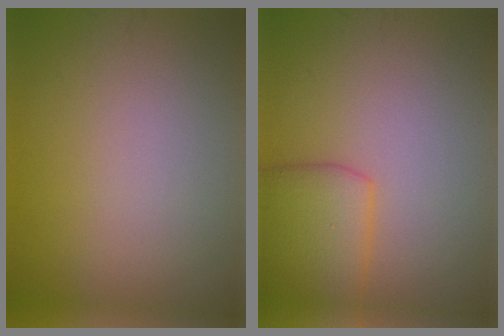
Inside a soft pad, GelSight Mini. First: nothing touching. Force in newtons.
{"total": 4.1, "press": 4.1, "slide": 0.1}